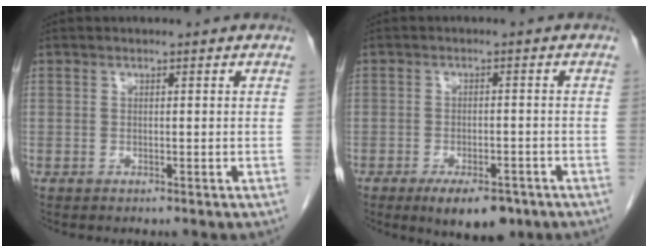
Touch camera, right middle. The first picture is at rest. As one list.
[{"total": 7.6, "force": [-5.1, 2.9, 4.8], "torque": [-0.070, -0.006, -0.073]}]